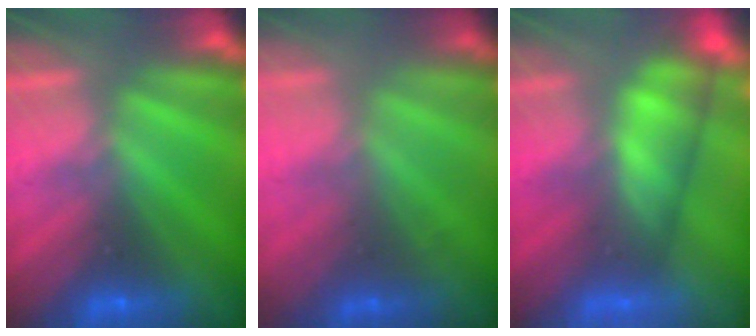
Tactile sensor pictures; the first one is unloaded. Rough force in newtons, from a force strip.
{"total": 1.7}
{"total": 4.0}